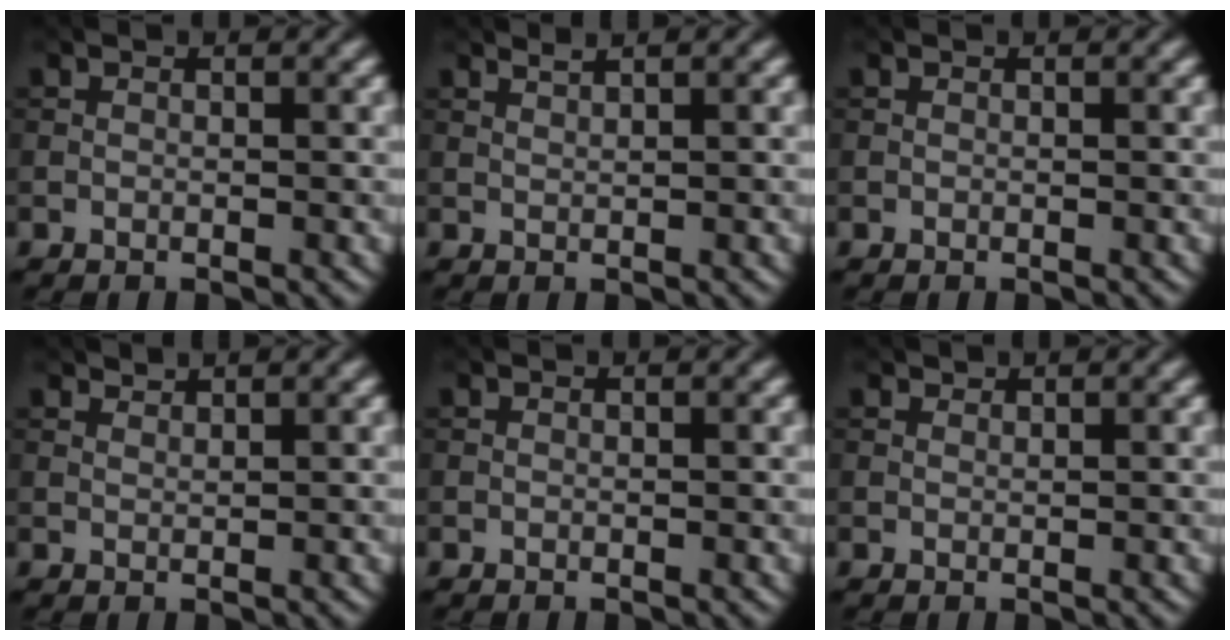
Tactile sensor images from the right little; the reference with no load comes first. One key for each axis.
{"total": 1.0, "fx": 0.8, "fy": 0.1, "fz": 0.4, "tx": -0.006, "ty": -0.001, "tz": 0.014}
{"total": 0.0}
{"total": 1.1, "fx": 1.1, "fy": 0.0, "fz": 0.2, "tx": -0.002, "ty": -0.001, "tz": 0.020}
{"total": 0.0}
{"total": 0.7, "fx": 0.6, "fy": 0.2, "fz": 0.1, "tx": -0.001, "ty": -0.002, "tz": 0.012}